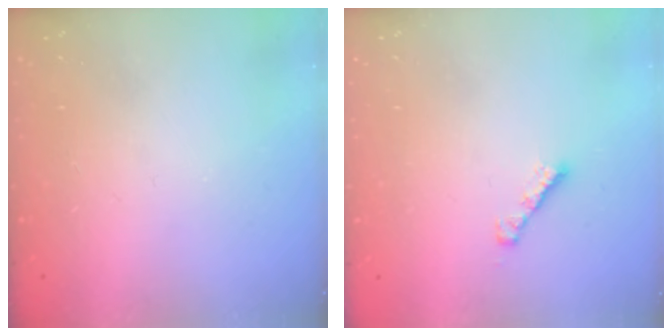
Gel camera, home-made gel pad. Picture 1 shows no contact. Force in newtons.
{"total": 2.3, "press": 2.3, "slide": 0.4}